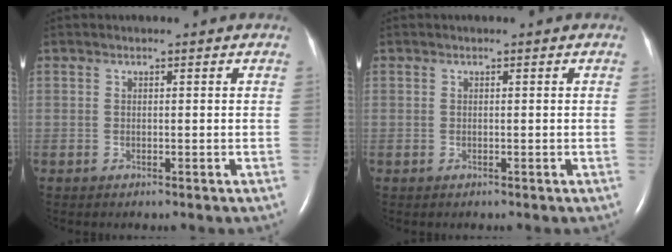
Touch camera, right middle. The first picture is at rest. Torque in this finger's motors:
{"motor_torque": [1.07, -1.07, -0.13, -0.07]}